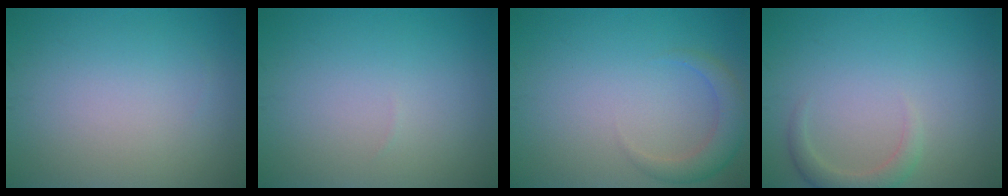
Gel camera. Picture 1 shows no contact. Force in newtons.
{"total": 0.0}
{"total": 2.7, "press": 2.7, "slide": 0.2}
{"total": 2.0, "press": 2.0, "slide": 0.3}